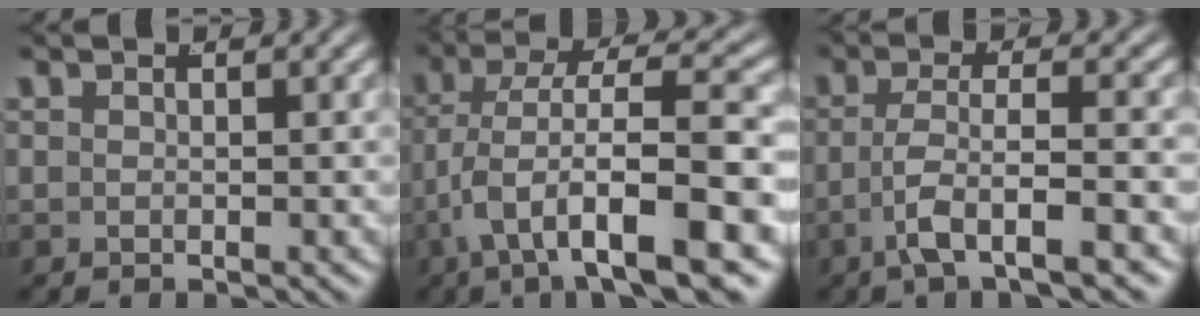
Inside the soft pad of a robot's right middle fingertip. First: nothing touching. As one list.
[{"total": 9.9, "force": [-3.0, 3.8, 8.6], "torque": [-0.156, -0.020, -0.031]}, {"total": 4.8, "force": [-2.3, 0.9, 4.2], "torque": [-0.089, -0.018, -0.027]}]